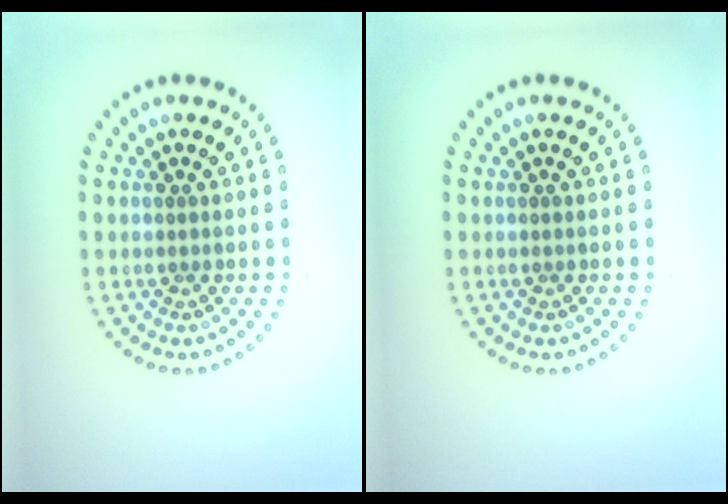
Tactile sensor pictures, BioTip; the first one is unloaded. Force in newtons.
{"total": 0.0}